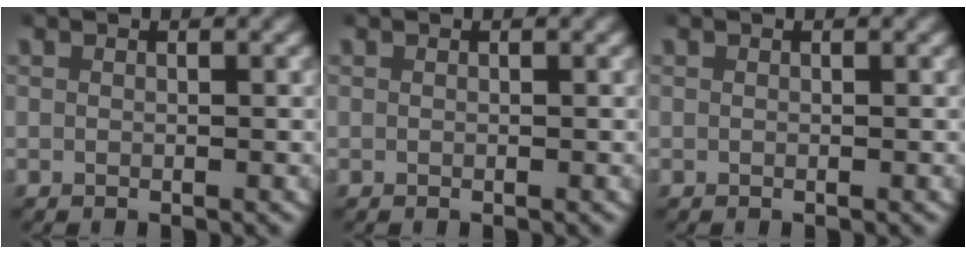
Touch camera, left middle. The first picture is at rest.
{"total": 0.0}
{"total": 0.0}